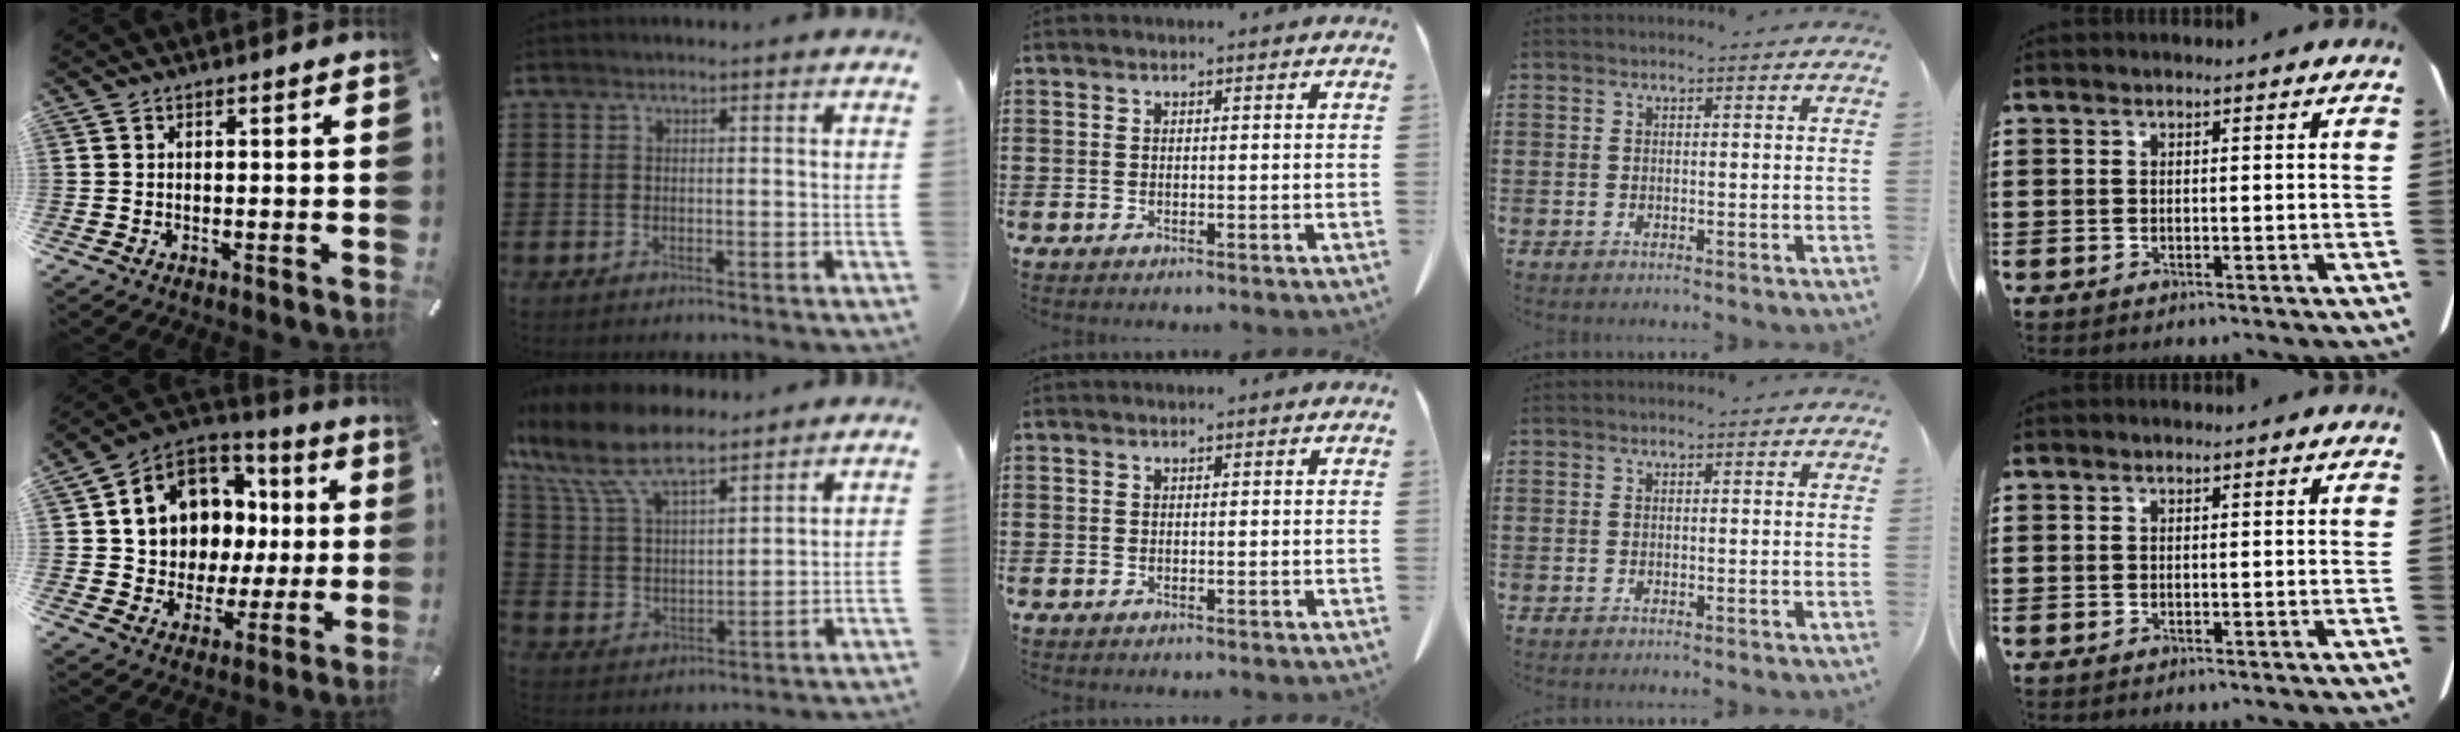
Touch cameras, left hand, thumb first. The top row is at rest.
{"thumb": {"total": 11.5, "force": [3.3, 10.3, 3.9], "torque": [-0.085, -0.036, 0.076]}, "index": {"total": 11.1, "force": [8.4, 3.9, 6.2], "torque": [-0.156, -0.027, 0.149]}}